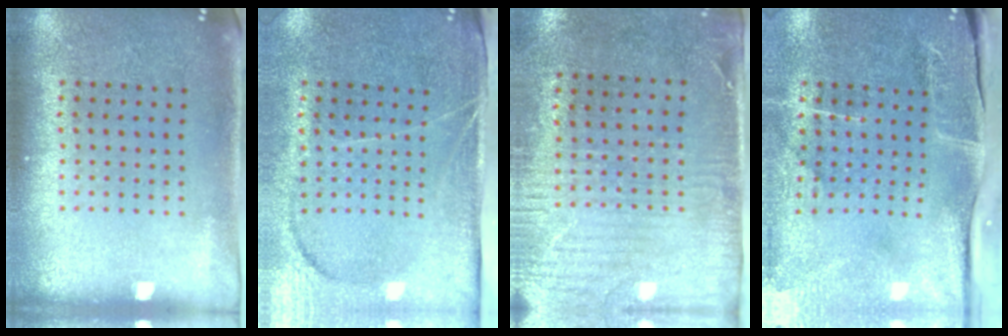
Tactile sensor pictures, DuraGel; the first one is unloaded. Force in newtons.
{"total": 4.0, "press": 3.4, "slide": 2.2}
{"total": 3.0, "press": 2.4, "slide": 1.7}
{"total": 4.9, "press": 3.9, "slide": 3.0}